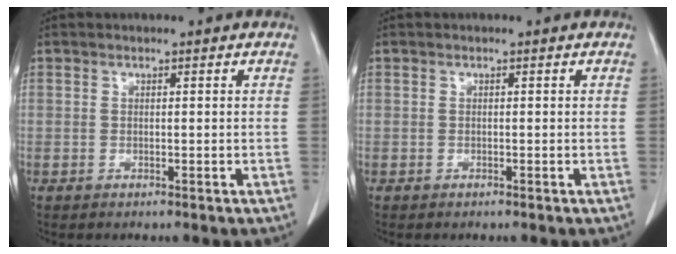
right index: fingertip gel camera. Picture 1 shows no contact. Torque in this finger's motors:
{"motor_torque": [0.04, -0.03, 0.02, 0.02]}